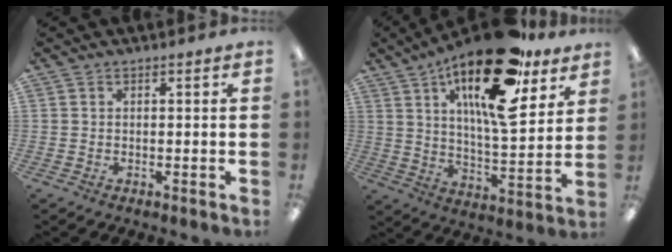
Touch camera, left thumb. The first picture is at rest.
{"total": 23.8, "force": [13.9, 8.3, 17.4], "torque": [-0.269, -0.075, 0.224]}